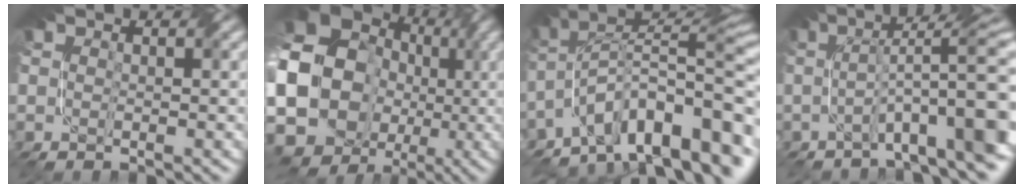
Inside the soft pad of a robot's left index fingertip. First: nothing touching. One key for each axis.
{"total": 18.3, "fx": -1.5, "fy": 16.1, "fz": 8.4, "tx": -0.158, "ty": -0.003, "tz": -0.062}
{"total": 13.0, "fx": -5.9, "fy": 4.7, "fz": 10.6, "tx": -0.156, "ty": 0.039, "tz": -0.102}
{"total": 11.5, "fx": -2.0, "fy": 2.7, "fz": 11.1, "tx": -0.146, "ty": 0.023, "tz": -0.029}